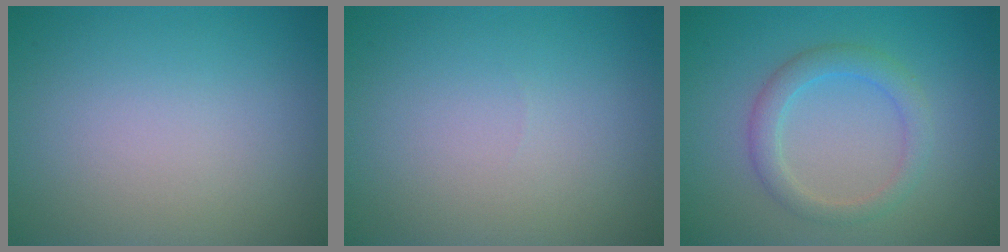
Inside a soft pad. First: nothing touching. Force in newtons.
{"total": 0.0}
{"total": 2.7, "press": 2.6, "slide": 0.3}